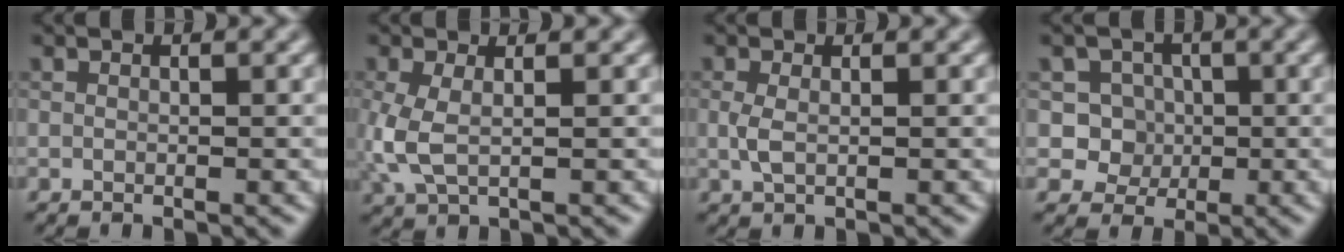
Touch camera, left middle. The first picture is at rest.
{"total": 3.2, "force": [0.0, 1.5, 2.8], "torque": [-0.081, -0.003, -0.001]}
{"total": 1.4, "force": [0.1, 0.6, 1.3], "torque": [-0.033, -0.001, 0.002]}
{"total": 3.7, "force": [0.0, 3.6, 1.2], "torque": [0.000, 0.008, -0.005]}